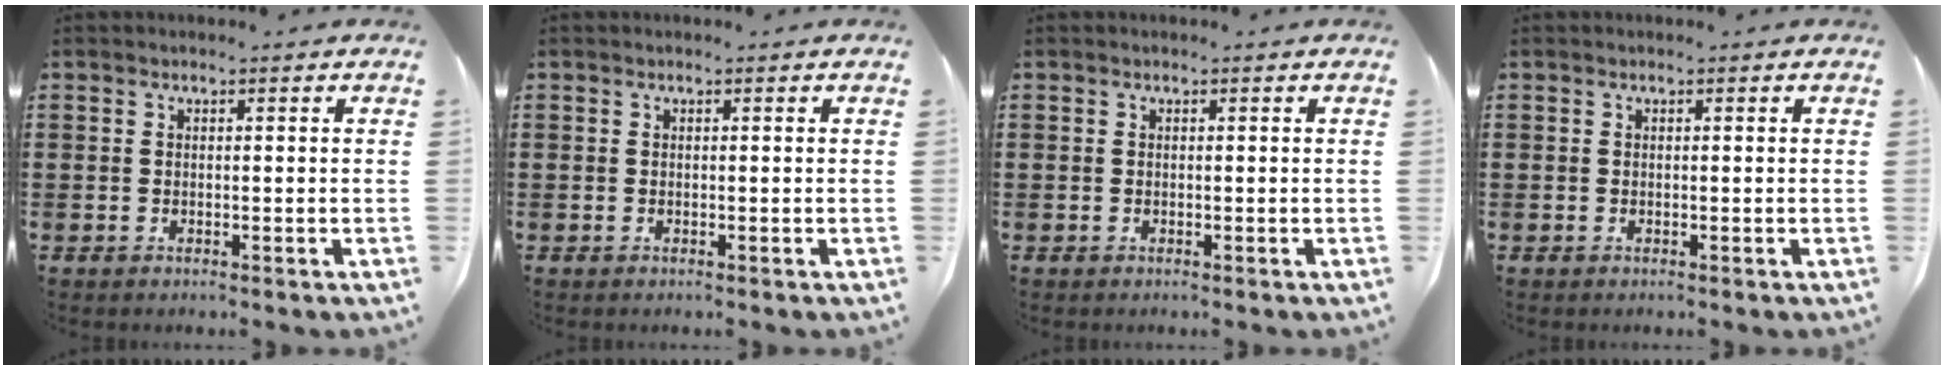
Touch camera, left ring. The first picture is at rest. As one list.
[{"total": 0.0}, {"total": 0.0}, {"total": 0.0}]